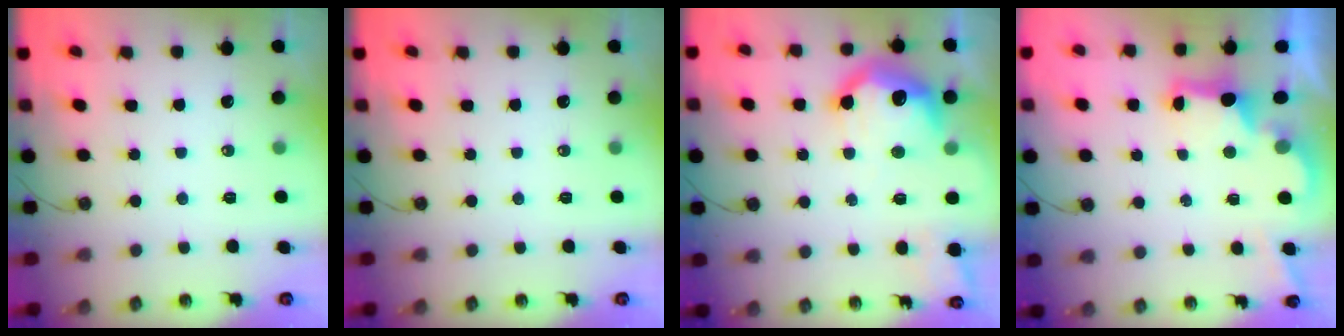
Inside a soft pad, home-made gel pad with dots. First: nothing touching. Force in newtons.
{"total": 0.0}
{"total": 16.6, "press": 16.6, "slide": 1.3}
{"total": 2.7, "press": 2.6, "slide": 0.9}